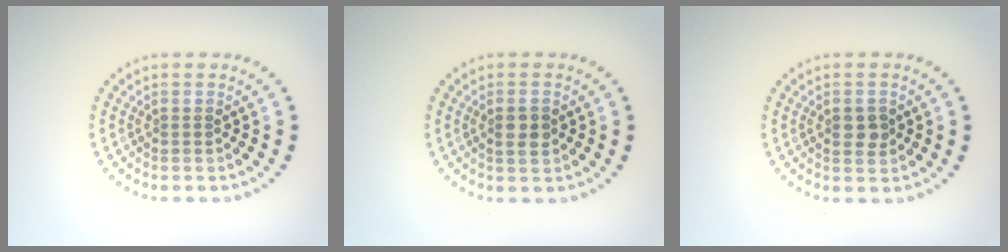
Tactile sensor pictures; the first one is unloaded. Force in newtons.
{"total": 1.9, "press": 1.9, "slide": 0.3}
{"total": 2.0, "press": 2.0, "slide": 0.1}